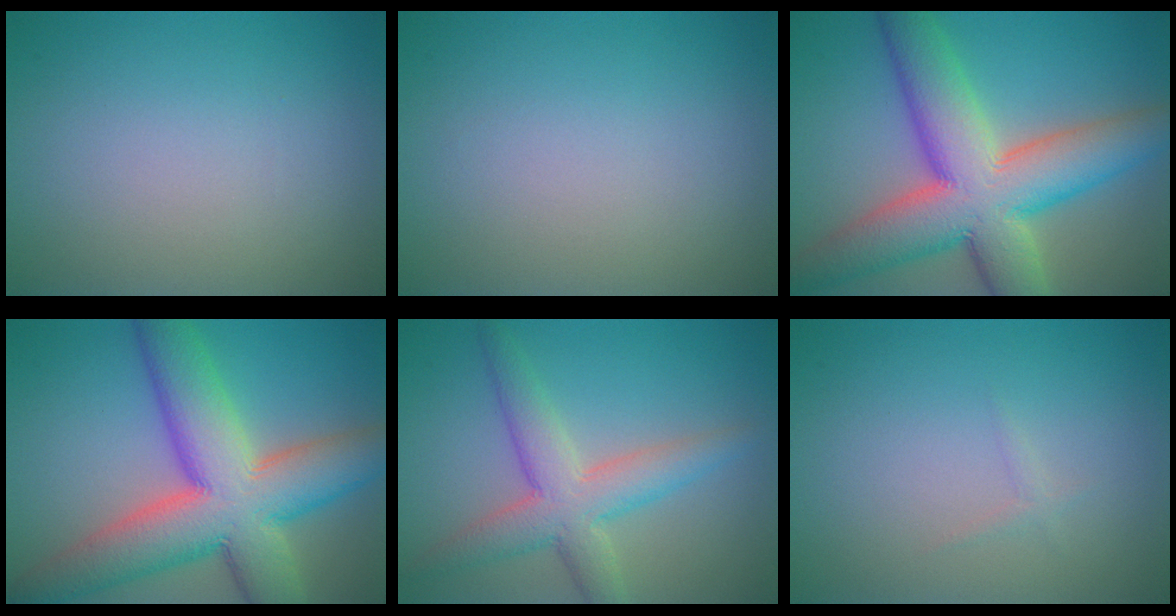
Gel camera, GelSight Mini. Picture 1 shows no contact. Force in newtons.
{"total": 0.0}
{"total": 12.3, "press": 12.3, "slide": 0.5}
{"total": 12.8, "press": 12.8, "slide": 0.7}
{"total": 5.3, "press": 5.3, "slide": 0.1}
{"total": 0.5, "press": 0.5, "slide": 0.0}